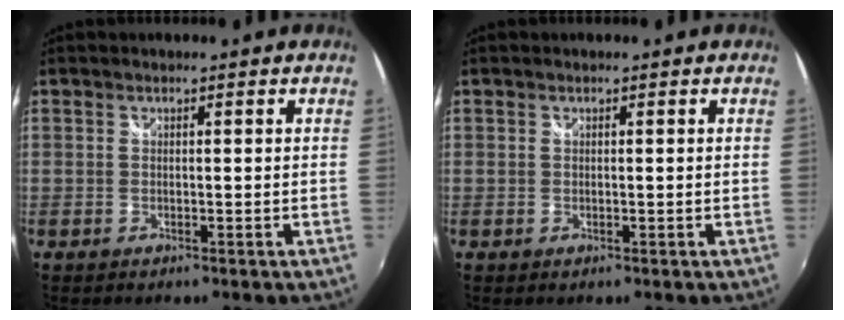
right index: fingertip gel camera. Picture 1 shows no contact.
{"total": 0.0}